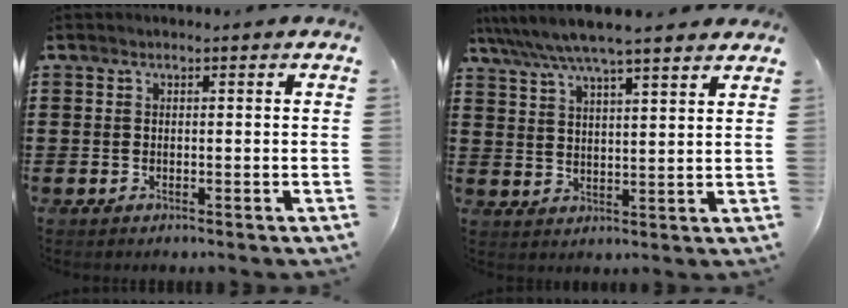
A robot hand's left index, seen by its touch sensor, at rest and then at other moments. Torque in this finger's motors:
{"motor_torque": [2.14, 0.00, 0.37, -0.01]}